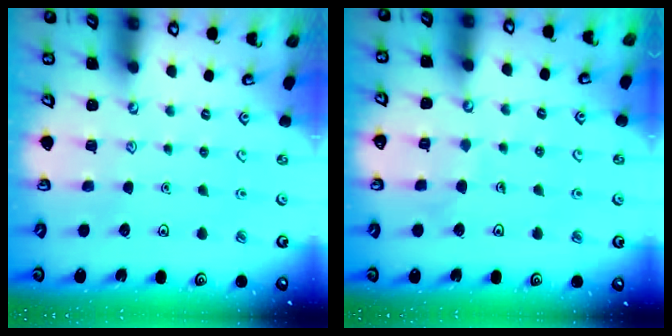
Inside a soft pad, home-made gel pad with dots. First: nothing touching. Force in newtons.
{"total": 4.0, "press": 4.0, "slide": 0.3}